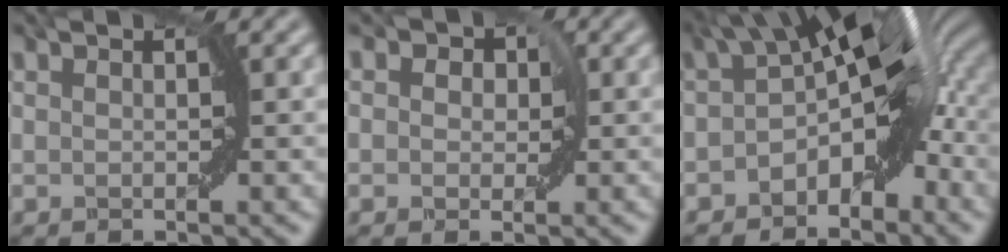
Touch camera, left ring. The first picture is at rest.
{"total": 2.5, "force": [0.6, 2.3, 0.9], "torque": [0.010, 0.004, -0.009]}
{"total": 6.9, "force": [-1.6, 3.9, 5.5], "torque": [-0.066, 0.014, -0.040]}